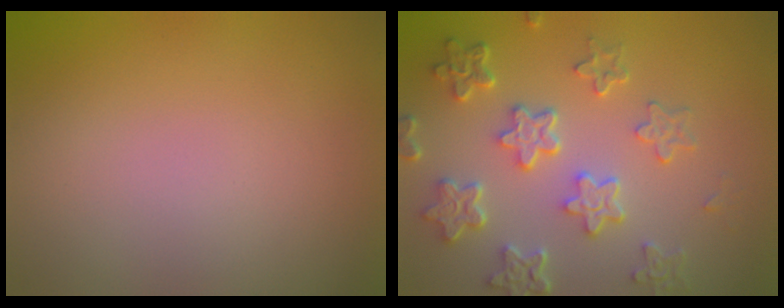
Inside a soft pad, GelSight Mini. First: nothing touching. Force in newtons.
{"total": 6.0, "press": 4.7, "slide": 3.8}